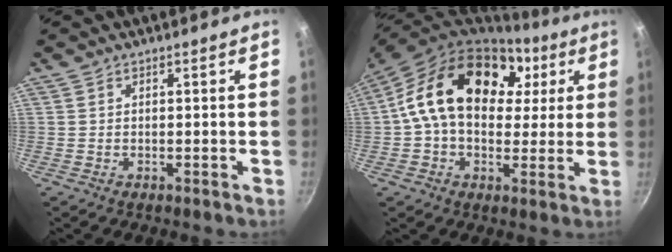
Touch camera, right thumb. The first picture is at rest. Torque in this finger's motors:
{"motor_torque": [-1.31, 2.53, 1.32, -1.06, 0.58]}